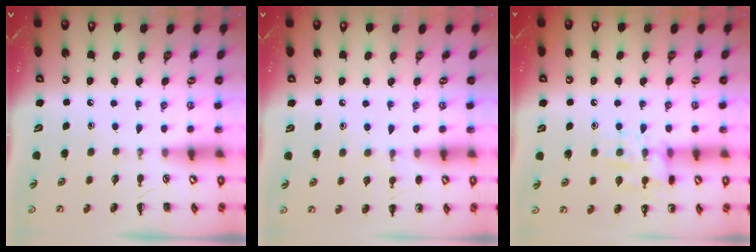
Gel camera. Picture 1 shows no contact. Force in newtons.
{"total": 5.9, "press": 5.7, "slide": 1.7}
{"total": 10.7, "press": 10.7, "slide": 0.3}